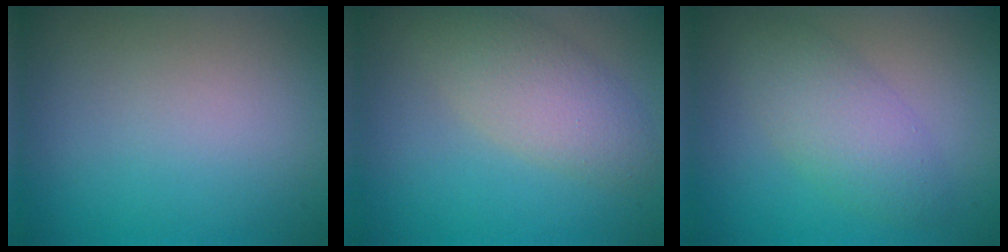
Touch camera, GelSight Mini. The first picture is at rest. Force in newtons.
{"total": 4.1, "press": 4.1, "slide": 0.1}
{"total": 3.8, "press": 3.8, "slide": 0.1}